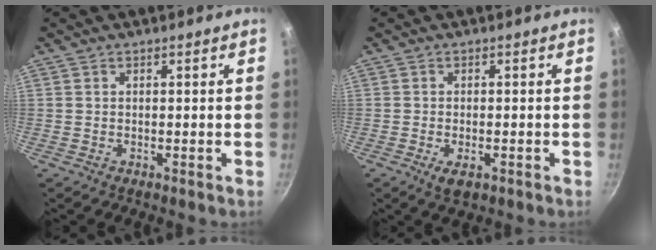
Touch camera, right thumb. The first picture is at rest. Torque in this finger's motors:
{"motor_torque": [-0.16, 0.07, 0.08, 0.35, -0.02]}